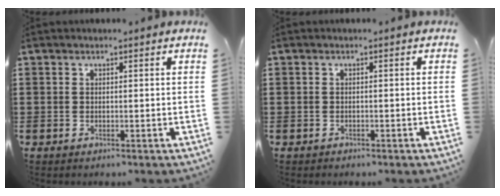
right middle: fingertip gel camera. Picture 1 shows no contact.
{"total": 0.7, "force": [-0.6, 0.4, 0.0], "torque": [0.000, 0.003, -0.015]}